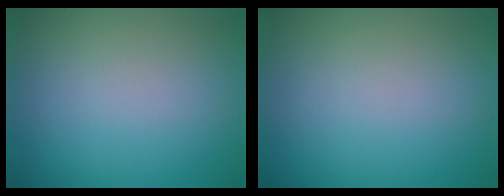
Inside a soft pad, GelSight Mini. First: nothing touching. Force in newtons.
{"total": 0.0}